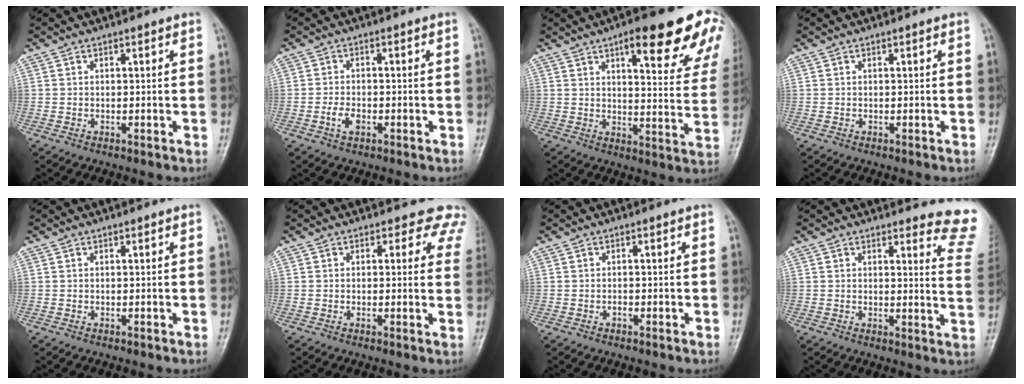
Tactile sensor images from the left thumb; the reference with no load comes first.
{"total": 2.9, "force": [-1.3, 1.8, 1.8], "torque": [-0.031, 0.009, -0.025]}
{"total": 19.9, "force": [11.5, 5.3, 15.4], "torque": [-0.158, -0.037, 0.139]}
{"total": 0.0}
{"total": 0.0}
{"total": 6.1, "force": [4.8, 3.7, 0.7], "torque": [0.045, -0.015, 0.024]}
{"total": 0.7, "force": [-0.4, 0.5, 0.1], "torque": [0.006, 0.004, -0.011]}
{"total": 10.1, "force": [9.9, 1.7, 1.1], "torque": [0.030, -0.117, 0.071]}